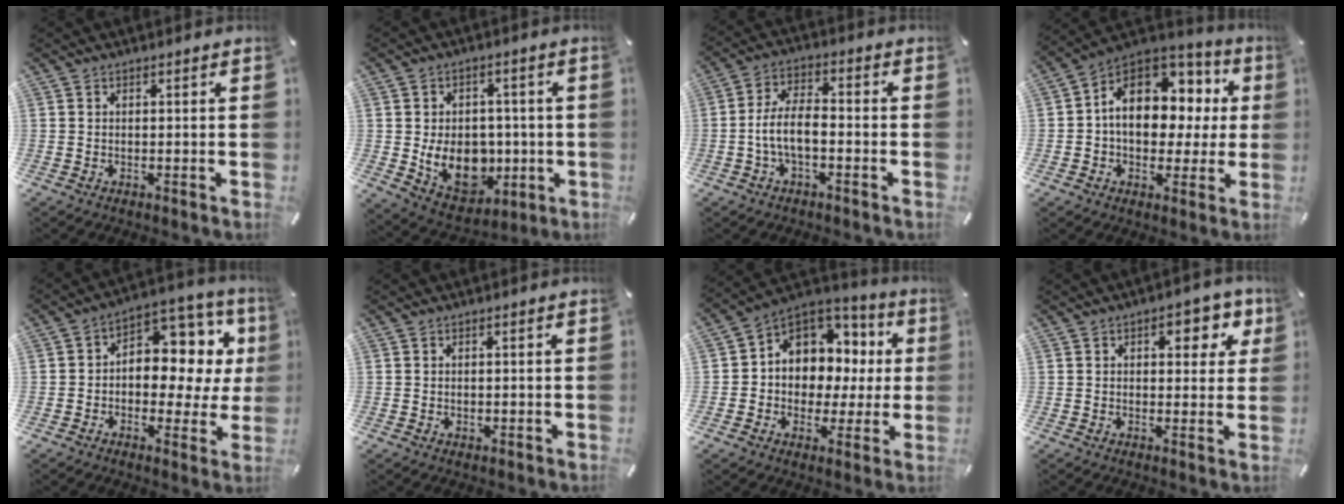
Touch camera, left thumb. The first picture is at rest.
{"total": 13.9, "force": [-1.8, 11.0, 8.3], "torque": [-0.154, 0.000, -0.021]}
{"total": 7.8, "force": [-2.4, 3.7, 6.4], "torque": [-0.132, 0.009, -0.047]}
{"total": 14.8, "force": [3.1, 10.9, 9.5], "torque": [-0.152, -0.015, 0.059]}
{"total": 10.5, "force": [2.2, 7.6, 6.9], "torque": [-0.086, -0.030, 0.039]}
{"total": 0.7, "force": [0.1, 0.6, 0.1], "torque": [-0.004, 0.005, 0.002]}
{"total": 9.8, "force": [2.8, 8.9, 3.2], "torque": [-0.060, -0.034, 0.057]}
{"total": 8.1, "force": [3.4, 4.4, 5.9], "torque": [-0.064, -0.009, 0.051]}